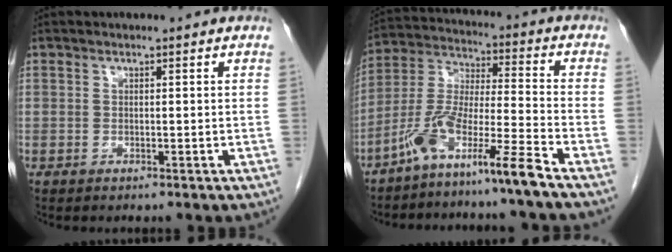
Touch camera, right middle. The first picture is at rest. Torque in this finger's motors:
{"motor_torque": [1.21, -0.93, 0.57, 0.16]}